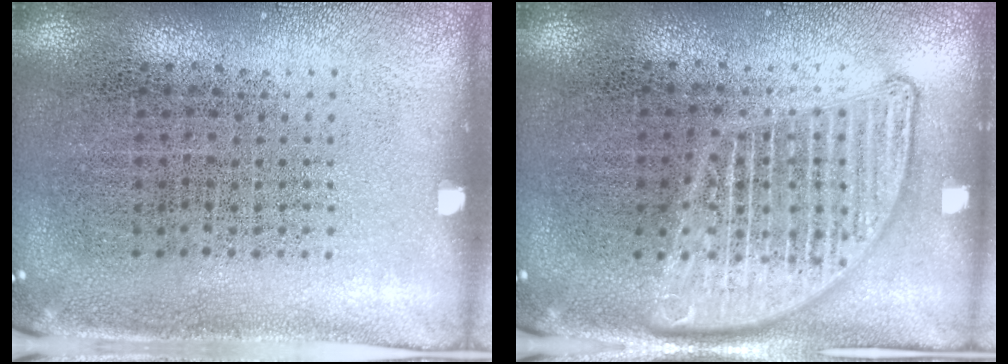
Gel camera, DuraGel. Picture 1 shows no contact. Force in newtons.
{"total": 2.1, "press": 2.1, "slide": 0.2}